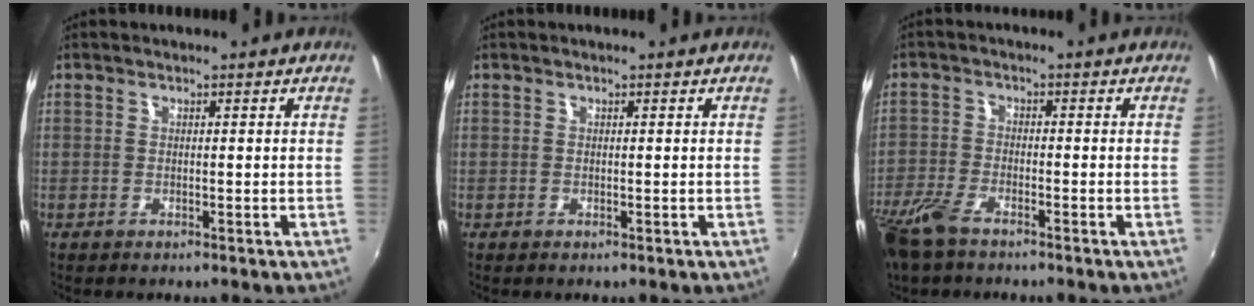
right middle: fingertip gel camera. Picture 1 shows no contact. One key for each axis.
{"total": 0.0}
{"total": 8.2, "fx": -6.1, "fy": 2.7, "fz": 4.8, "tx": -0.127, "ty": -0.023, "tz": -0.124}